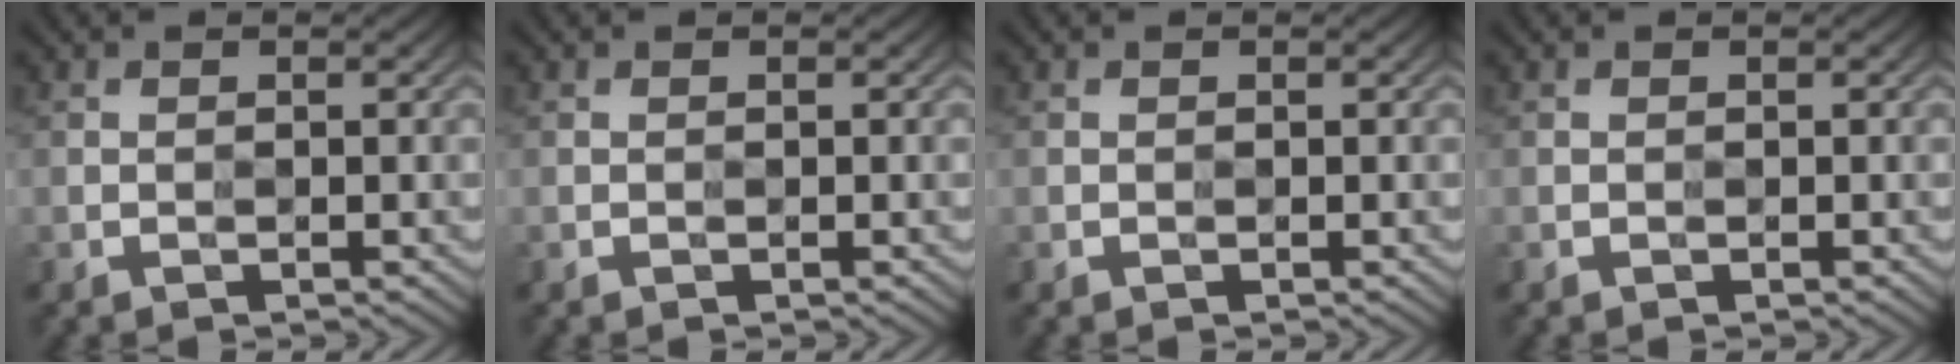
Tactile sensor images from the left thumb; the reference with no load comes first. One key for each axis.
{"total": 0.0}
{"total": 0.0}
{"total": 0.0}